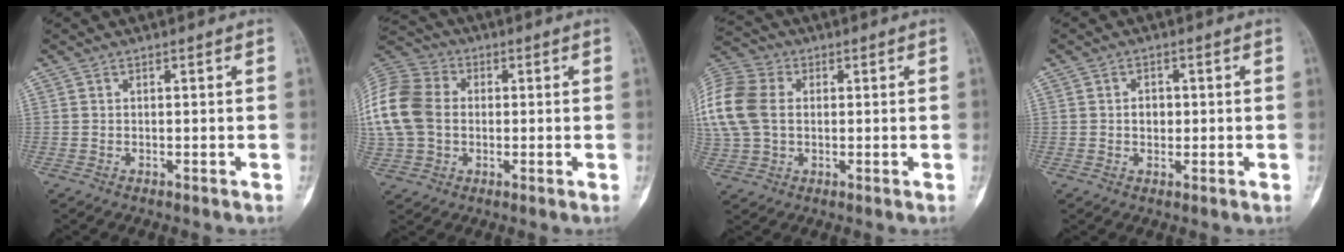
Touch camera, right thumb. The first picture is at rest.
{"total": 18.2, "force": [0.9, 14.1, 11.5], "torque": [-0.268, 0.029, 0.017]}
{"total": 18.4, "force": [2.6, 13.7, 12.0], "torque": [-0.305, 0.032, 0.053]}
{"total": 2.6, "force": [0.0, 2.0, 1.6], "torque": [-0.007, 0.004, 0.000]}